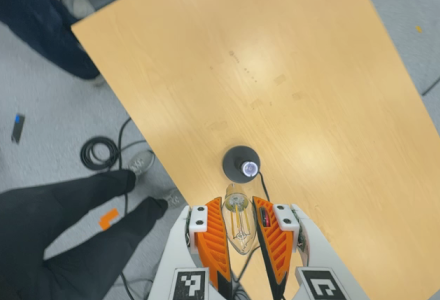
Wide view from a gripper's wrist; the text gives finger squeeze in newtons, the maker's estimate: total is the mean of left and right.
{"total": 13.5, "left": 14.0, "right": 12.9}